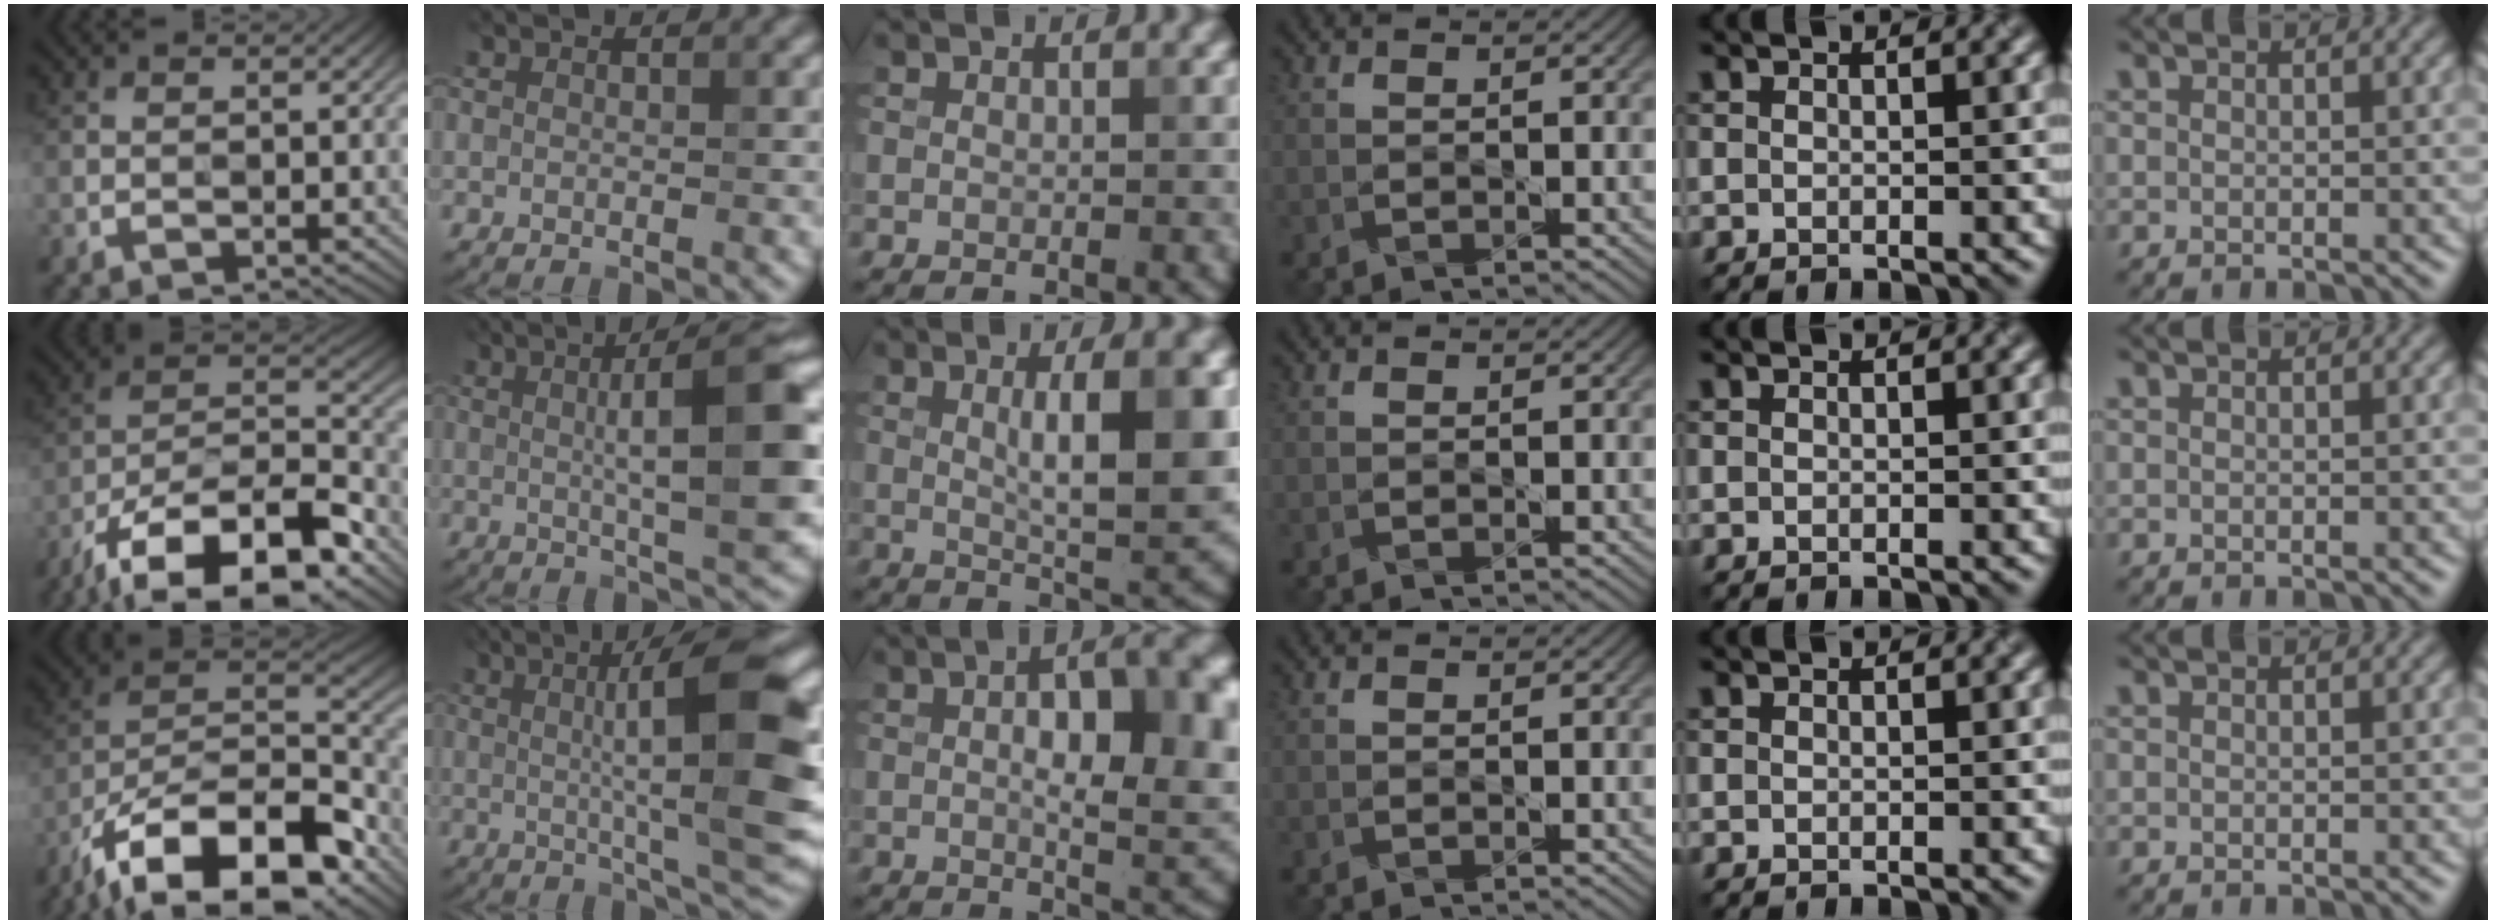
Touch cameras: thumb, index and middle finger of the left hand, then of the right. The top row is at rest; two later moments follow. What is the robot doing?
{"motion": "assemble", "object": "legos"}